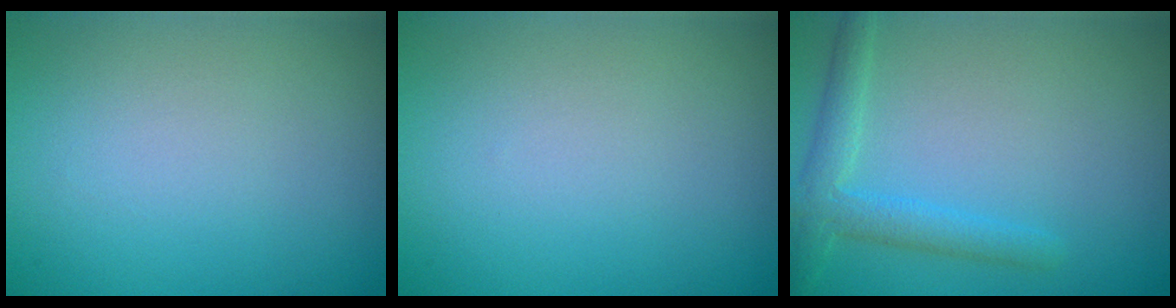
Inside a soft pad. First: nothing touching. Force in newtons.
{"total": 0.0}
{"total": 2.8, "press": 2.8, "slide": 0.2}